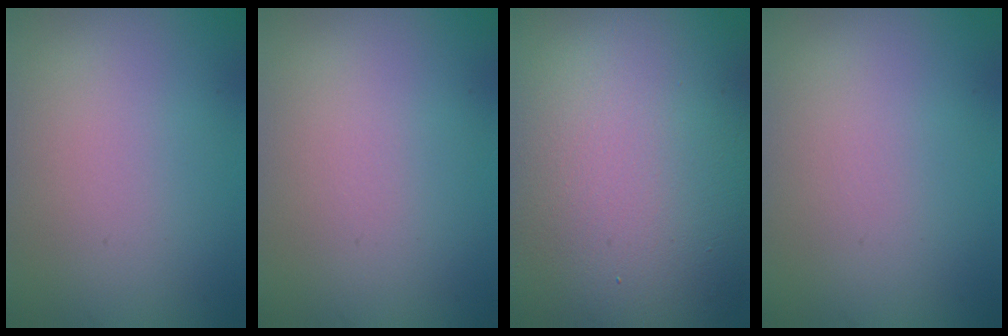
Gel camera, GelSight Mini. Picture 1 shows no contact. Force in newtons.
{"total": 0.0}
{"total": 19.8, "press": 19.7, "slide": 1.1}
{"total": 0.0}